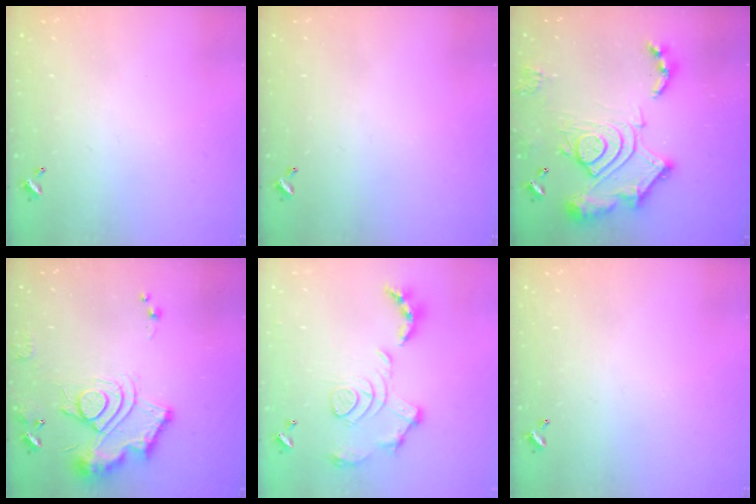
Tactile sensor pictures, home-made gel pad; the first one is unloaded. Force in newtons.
{"total": 0.0}
{"total": 21.5, "press": 21.4, "slide": 2.5}
{"total": 13.8, "press": 13.8, "slide": 1.3}
{"total": 1.7, "press": 1.1, "slide": 1.3}
{"total": 0.0}